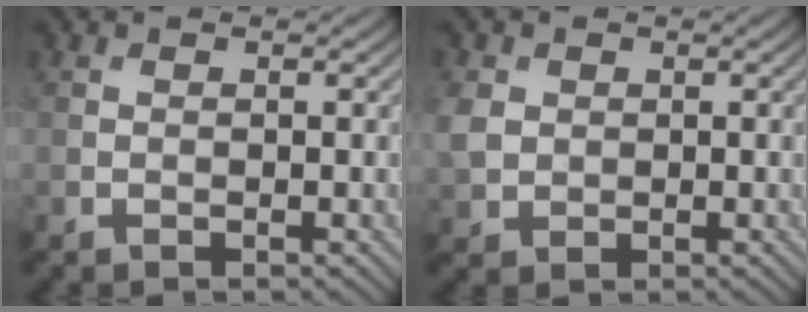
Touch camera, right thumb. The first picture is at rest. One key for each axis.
{"total": 3.5, "fx": 0.5, "fy": 3.0, "fz": 1.7, "tx": -0.057, "ty": 0.002, "tz": 0.009}